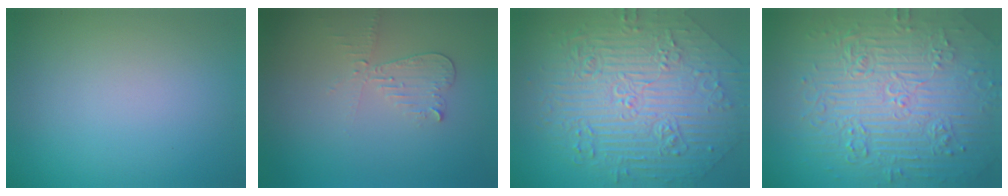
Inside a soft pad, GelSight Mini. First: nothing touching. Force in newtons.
{"total": 2.2, "press": 2.2, "slide": 0.2}
{"total": 10.8, "press": 7.5, "slide": 7.8}
{"total": 11.1, "press": 7.4, "slide": 8.3}